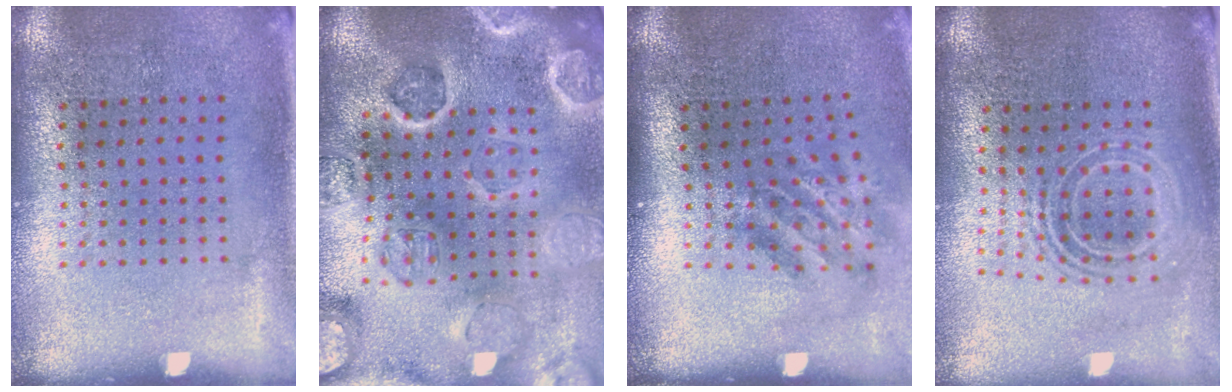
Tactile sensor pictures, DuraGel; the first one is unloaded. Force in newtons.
{"total": 3.4, "press": 3.3, "slide": 0.7}
{"total": 1.9, "press": 1.2, "slide": 1.4}
{"total": 1.8, "press": 1.4, "slide": 1.2}